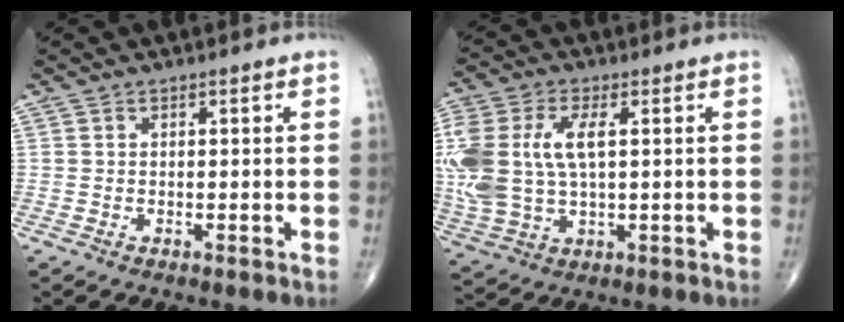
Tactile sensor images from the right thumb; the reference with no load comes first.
{"total": 16.9, "force": [2.3, 9.2, 14.0], "torque": [-0.337, 0.006, 0.047]}